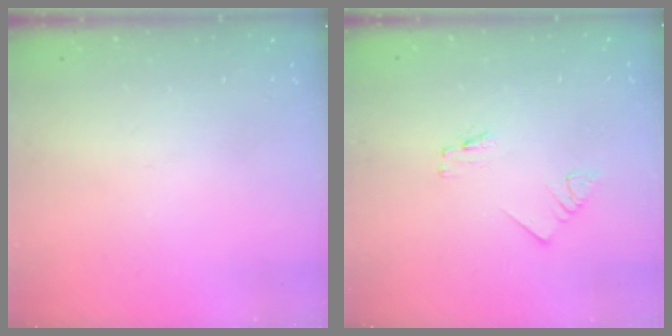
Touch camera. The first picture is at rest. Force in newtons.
{"total": 1.2, "press": 1.2, "slide": 0.1}